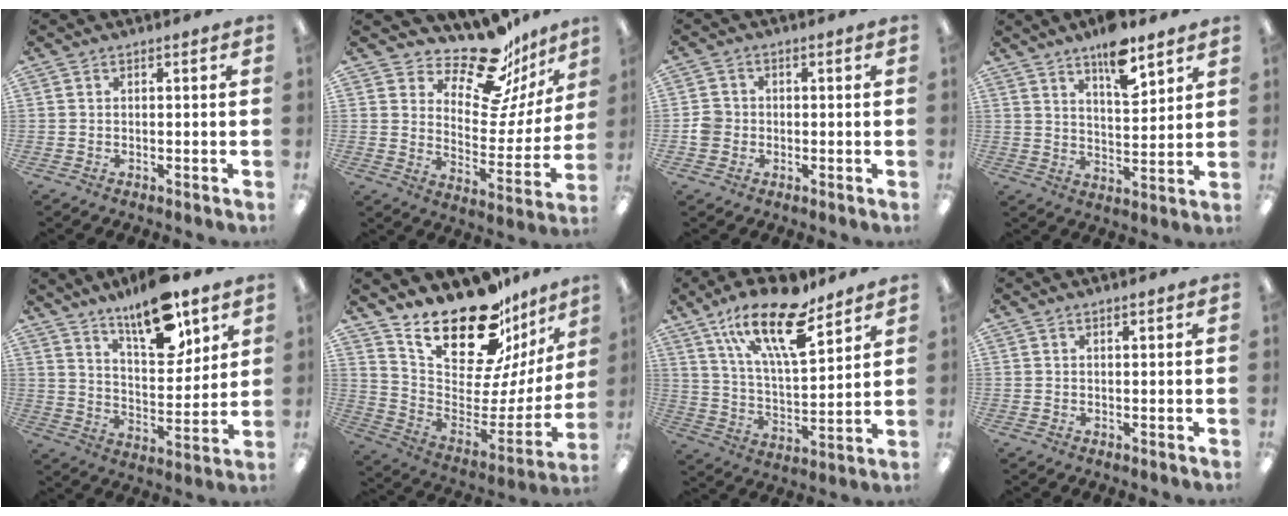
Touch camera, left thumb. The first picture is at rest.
{"total": 17.7, "force": [14.6, 6.2, 7.7], "torque": [-0.126, -0.114, 0.252]}
{"total": 3.8, "force": [-0.7, 3.5, 1.0], "torque": [-0.020, 0.009, -0.014]}
{"total": 10.8, "force": [7.9, 3.6, 6.4], "torque": [-0.088, -0.047, 0.131]}
{"total": 16.3, "force": [11.7, 5.9, 9.6], "torque": [-0.152, -0.062, 0.198]}
{"total": 24.6, "force": [20.0, 8.8, 11.4], "torque": [-0.180, -0.151, 0.350]}
{"total": 20.4, "force": [13.1, 7.5, 13.7], "torque": [-0.234, -0.067, 0.222]}
{"total": 0.6, "force": [0.5, 0.2, 0.3], "torque": [-0.006, 0.001, 0.009]}